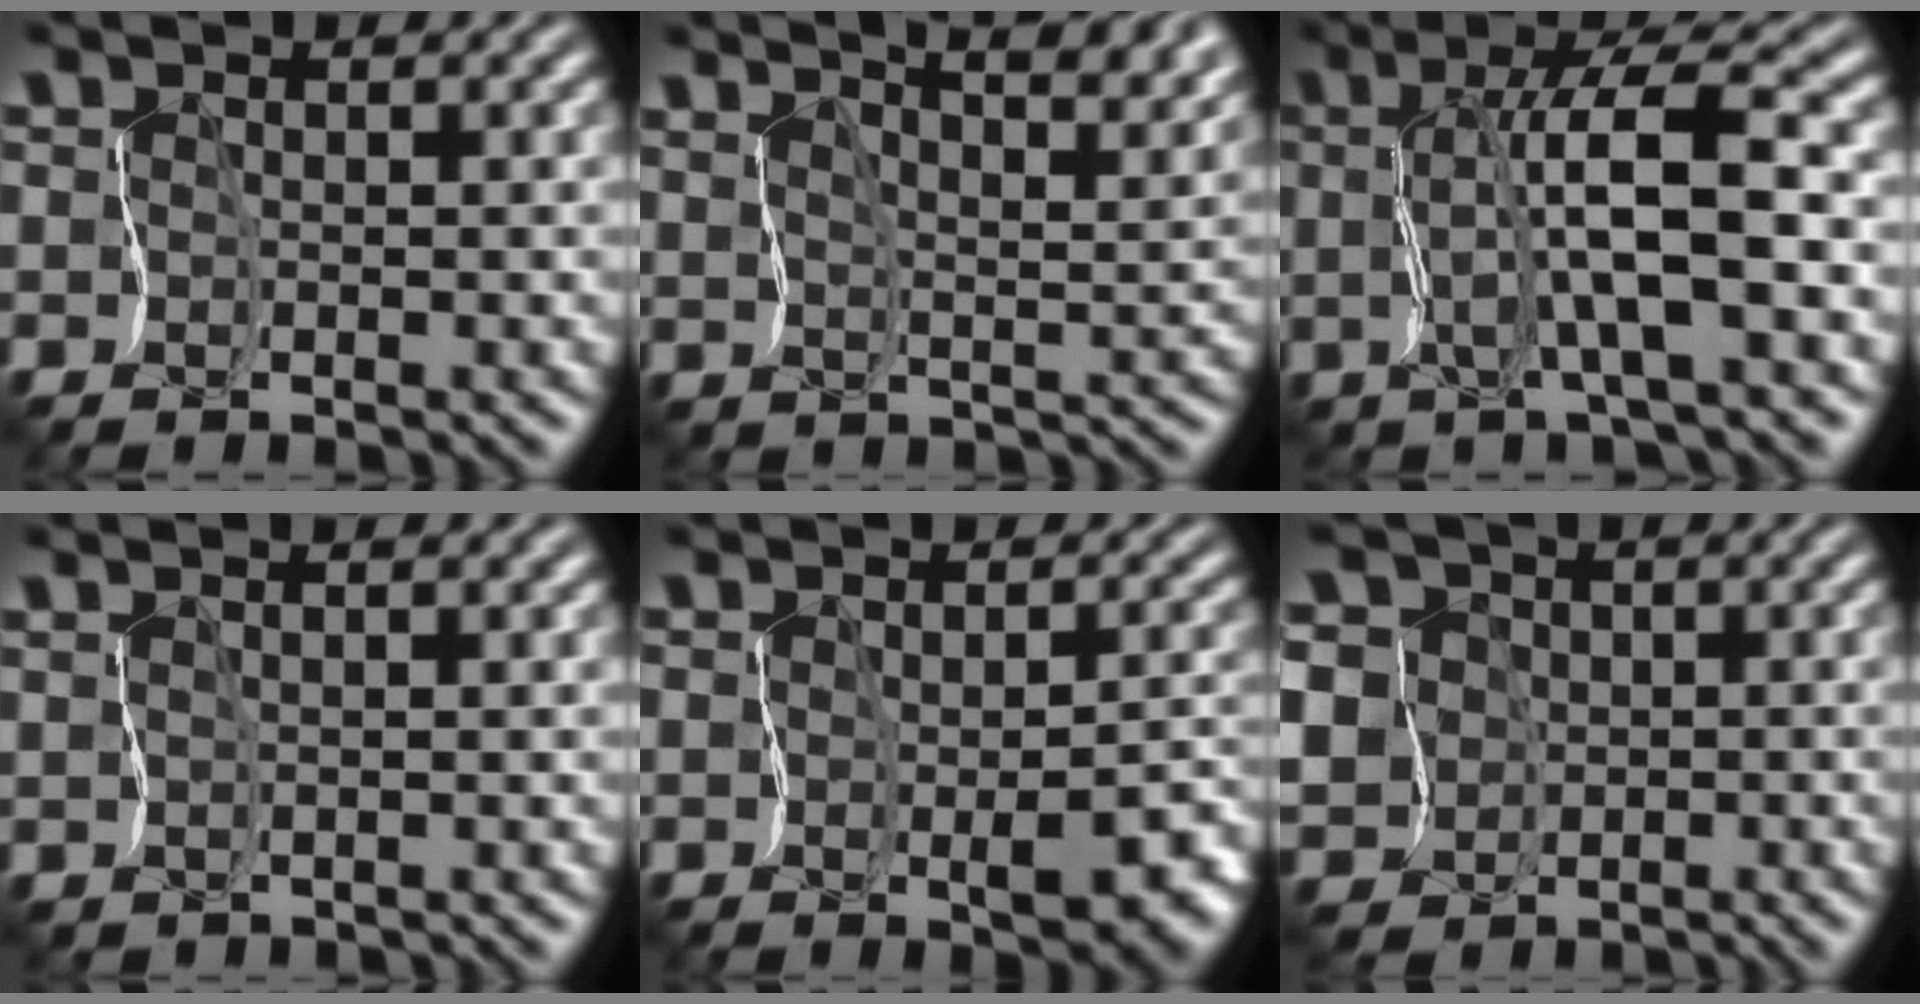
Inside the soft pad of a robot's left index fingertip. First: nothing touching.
{"total": 8.6, "force": [7.4, 1.6, 4.1], "torque": [-0.059, -0.001, 0.104]}
{"total": 4.8, "force": [-0.7, -0.5, 4.7], "torque": [-0.101, -0.001, 0.000]}
{"total": 1.4, "force": [0.8, -1.1, -0.3], "torque": [0.001, -0.014, 0.031]}
{"total": 4.6, "force": [-1.8, 2.0, 3.7], "torque": [-0.044, -0.022, -0.008]}
{"total": 9.6, "force": [1.8, 8.5, 4.1], "torque": [-0.118, 0.016, 0.014]}